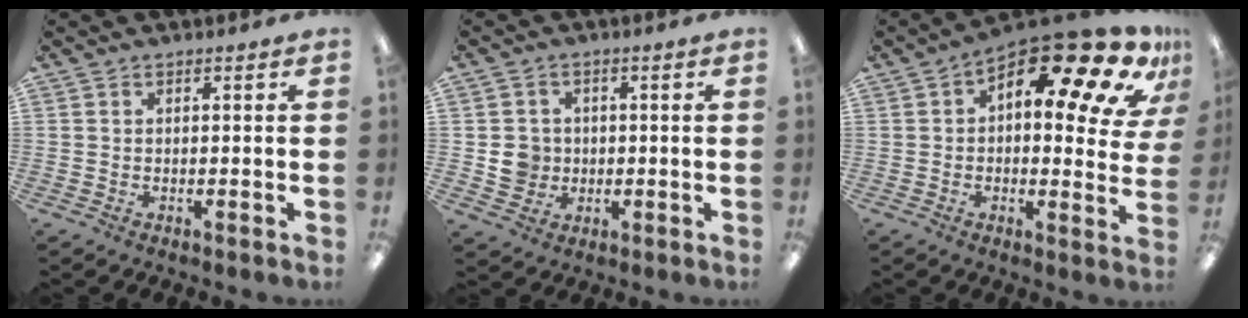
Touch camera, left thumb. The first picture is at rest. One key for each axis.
{"total": 5.4, "fx": -0.2, "fy": 5.2, "fz": 1.4, "tx": -0.017, "ty": 0.009, "tz": -0.002}
{"total": 20.5, "fx": 12.4, "fy": 7.4, "fz": 14.6, "tx": -0.204, "ty": -0.089, "tz": 0.200}